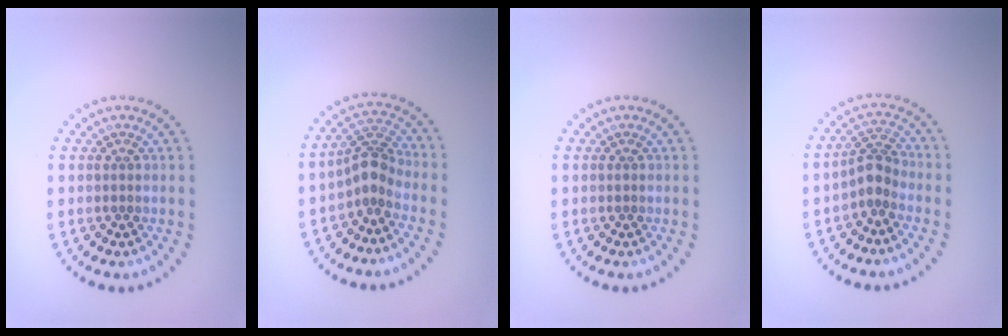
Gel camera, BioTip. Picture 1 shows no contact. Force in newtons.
{"total": 2.8, "press": 2.1, "slide": 1.9}
{"total": 0.0}
{"total": 2.5, "press": 1.9, "slide": 1.6}